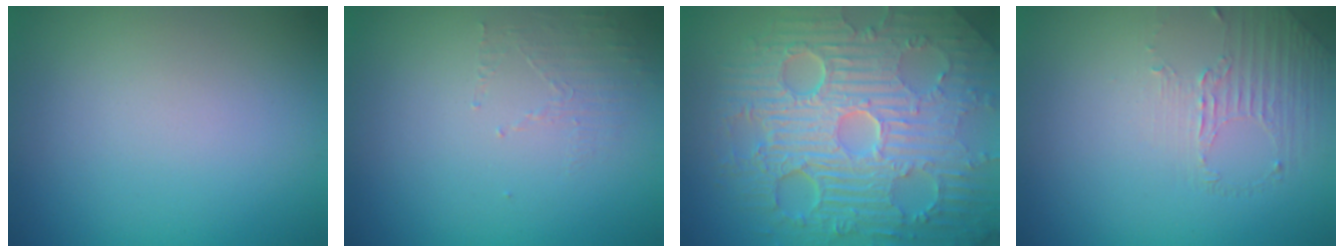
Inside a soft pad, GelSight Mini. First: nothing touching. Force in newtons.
{"total": 1.4, "press": 0.4, "slide": 1.4}
{"total": 11.6, "press": 7.5, "slide": 8.9}
{"total": 1.4, "press": 0.6, "slide": 1.2}